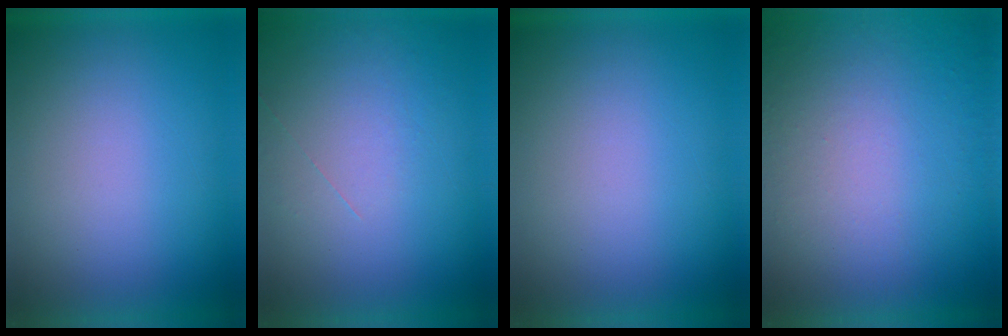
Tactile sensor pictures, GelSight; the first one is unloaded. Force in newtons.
{"total": 1.1}
{"total": 0.0}
{"total": 7.8}